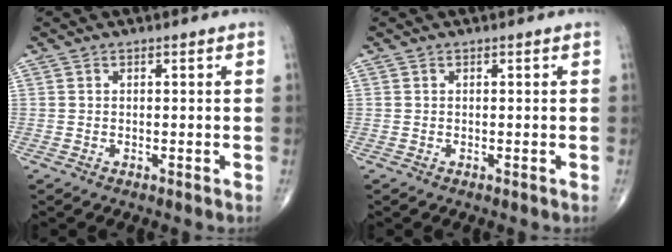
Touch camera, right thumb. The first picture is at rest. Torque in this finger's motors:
{"motor_torque": [-0.53, 0.31, -0.18, -0.08, 0.01]}